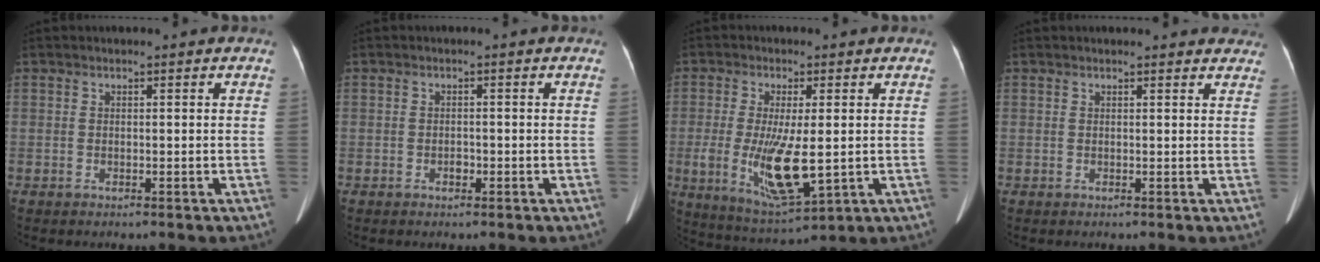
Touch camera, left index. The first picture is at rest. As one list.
[{"total": 0.9, "force": [-0.5, 0.5, 0.5], "torque": [-0.008, 0.001, -0.006]}, {"total": 10.5, "force": [-1.3, 2.7, 10.0], "torque": [-0.195, -0.028, -0.008]}, {"total": 7.9, "force": [7.4, 1.9, 1.9], "torque": [-0.003, 0.008, 0.063]}]